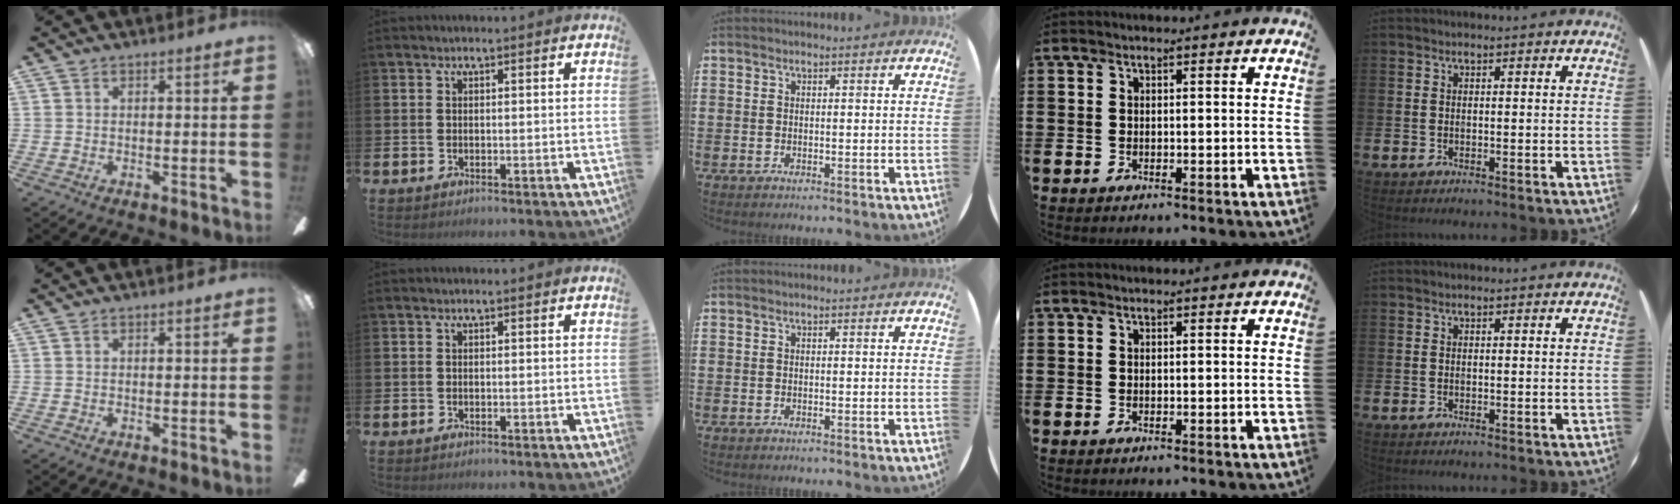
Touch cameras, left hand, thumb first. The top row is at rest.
{}